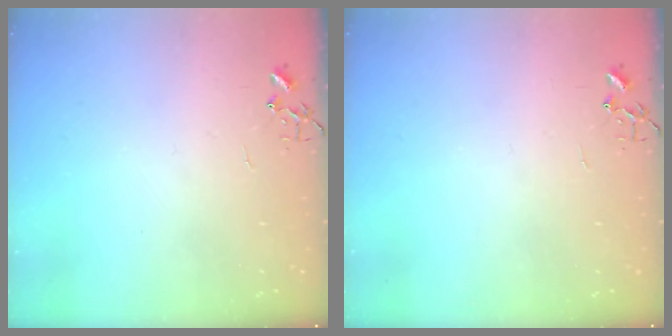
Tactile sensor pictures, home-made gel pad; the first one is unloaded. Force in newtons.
{"total": 0.0}